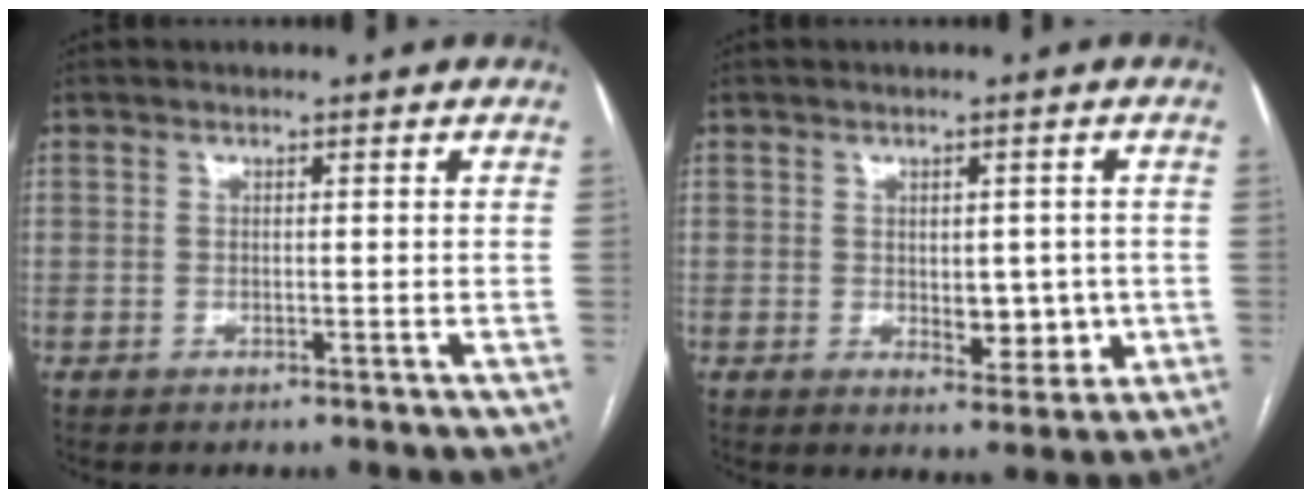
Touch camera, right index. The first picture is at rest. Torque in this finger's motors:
{"motor_torque": [0.04, 0.03, 0.03, 0.01]}